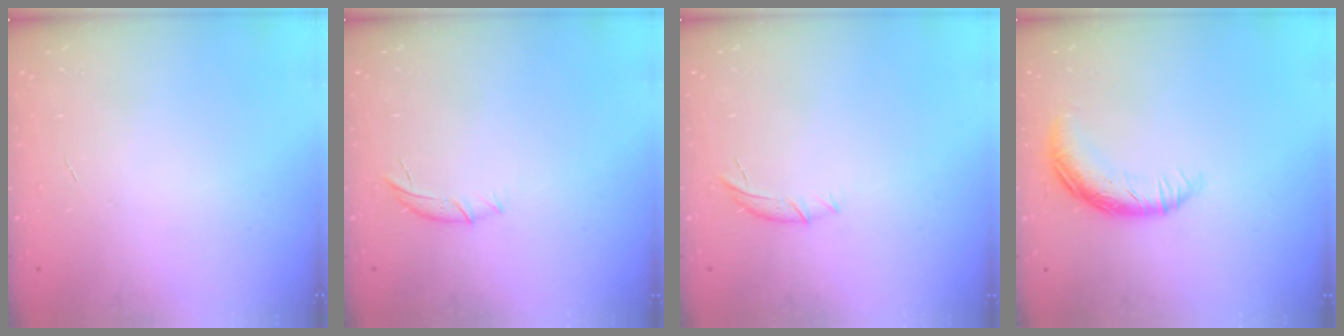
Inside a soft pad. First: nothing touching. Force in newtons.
{"total": 5.8, "press": 5.7, "slide": 1.2}
{"total": 5.8, "press": 5.7, "slide": 1.2}
{"total": 11.2, "press": 11.1, "slide": 0.7}